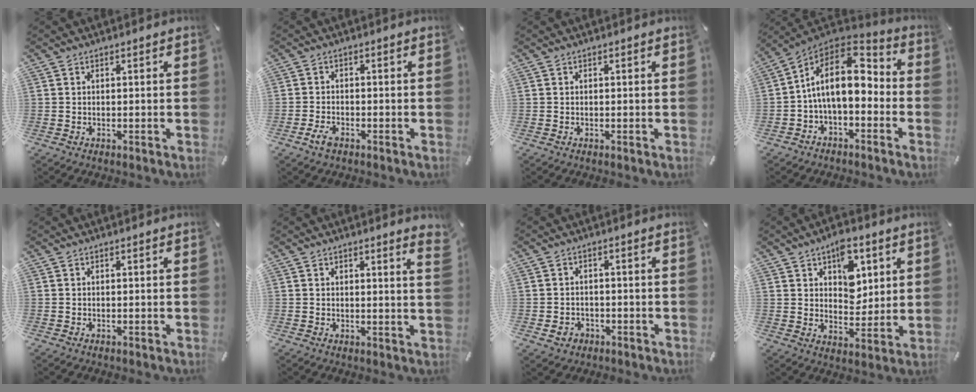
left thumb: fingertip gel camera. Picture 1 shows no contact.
{"total": 2.9, "force": [-1.8, 1.4, 1.7], "torque": [-0.044, 0.002, -0.037]}
{"total": 0.0}
{"total": 15.1, "force": [0.4, 9.2, 12.0], "torque": [-0.227, 0.002, 0.002]}
{"total": 0.0}
{"total": 2.4, "force": [1.7, 0.2, 1.7], "torque": [-0.022, -0.007, 0.027]}
{"total": 3.5, "force": [-1.4, 3.0, 1.2], "torque": [-0.020, 0.006, -0.026]}
{"total": 10.0, "force": [4.8, 6.7, 5.7], "torque": [-0.066, -0.018, 0.080]}